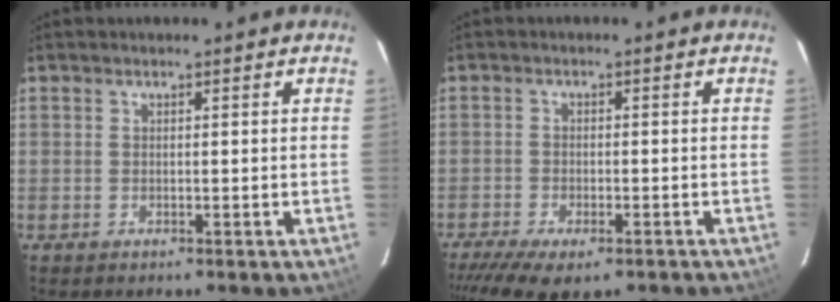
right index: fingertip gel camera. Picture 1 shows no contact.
{"total": 10.6, "force": [-7.8, 3.6, 6.1], "torque": [-0.142, -0.036, -0.128]}